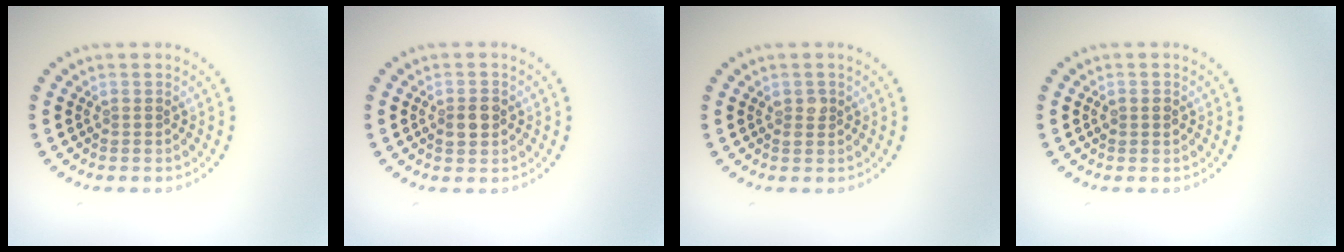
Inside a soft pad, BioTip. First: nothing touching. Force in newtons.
{"total": 2.4, "press": 2.4, "slide": 0.0}
{"total": 1.1, "press": 1.1, "slide": 0.2}
{"total": 1.3, "press": 1.3, "slide": 0.1}